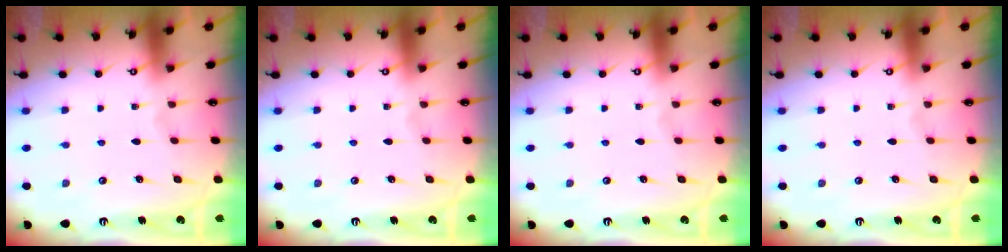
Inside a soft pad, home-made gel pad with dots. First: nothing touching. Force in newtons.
{"total": 0.0}
{"total": 0.0}
{"total": 0.0}